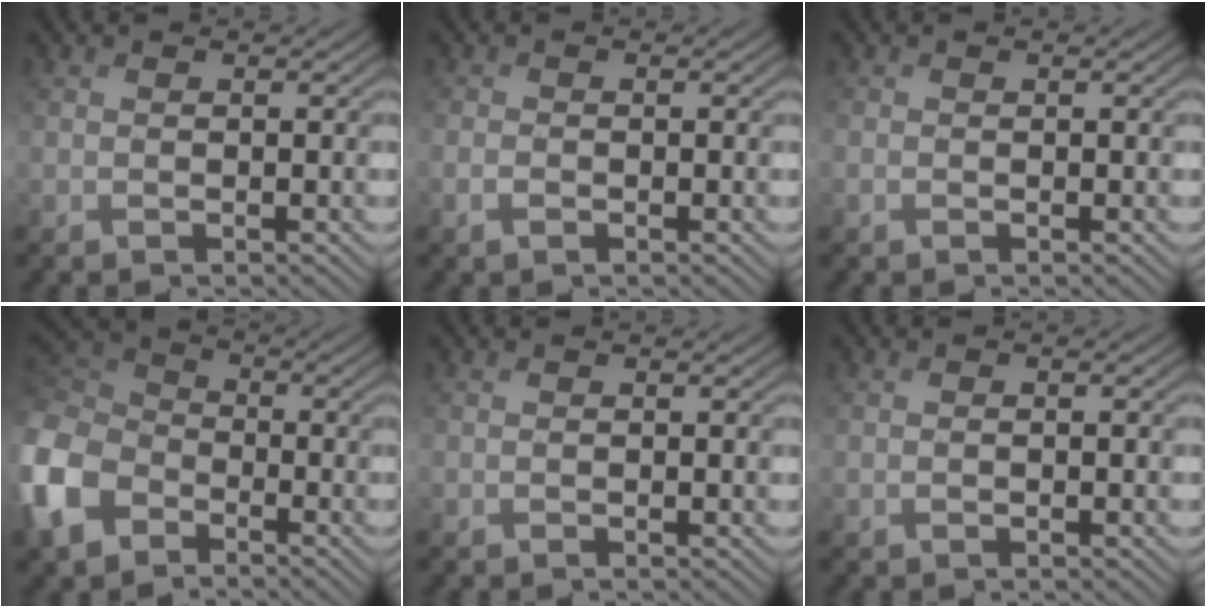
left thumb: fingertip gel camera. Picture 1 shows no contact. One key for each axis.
{"total": 1.3, "fx": -0.6, "fy": 0.7, "fz": 0.9, "tx": -0.025, "ty": 0.000, "tz": -0.013}
{"total": 0.7, "fx": -0.3, "fy": 0.5, "fz": 0.4, "tx": -0.015, "ty": -0.001, "tz": -0.006}
{"total": 11.0, "fx": -4.7, "fy": 8.1, "fz": 5.9, "tx": -0.187, "ty": -0.015, "tz": -0.114}
{"total": 0.0}
{"total": 0.6, "fx": -0.1, "fy": 0.2, "fz": 0.6, "tx": -0.013, "ty": 0.001, "tz": -0.002}